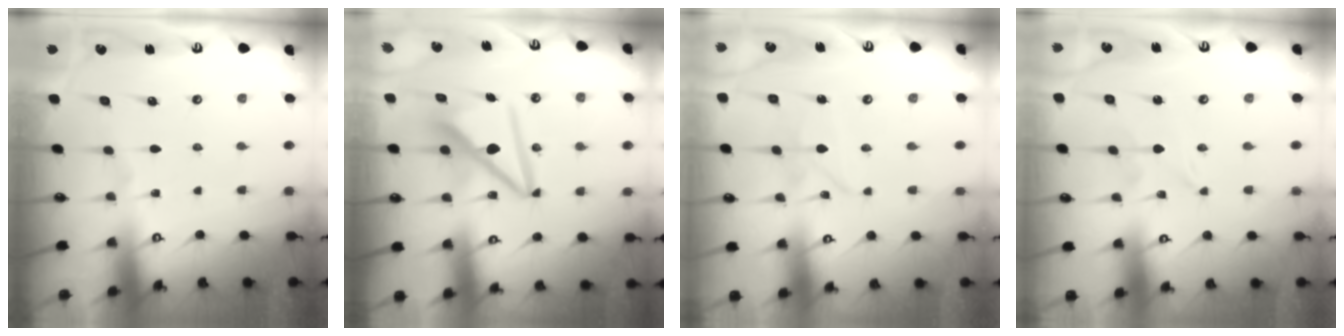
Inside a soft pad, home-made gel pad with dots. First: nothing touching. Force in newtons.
{"total": 10.7, "press": 10.7, "slide": 1.2}
{"total": 3.1, "press": 3.1, "slide": 0.4}
{"total": 0.0}